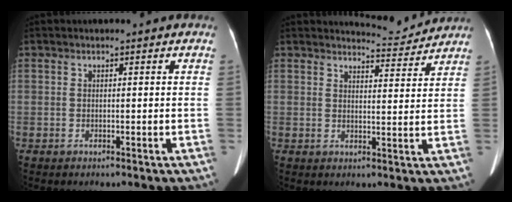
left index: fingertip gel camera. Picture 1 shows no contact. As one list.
[{"total": 4.6, "force": [4.6, -0.2, -0.7], "torque": [-0.003, -0.014, 0.063]}]